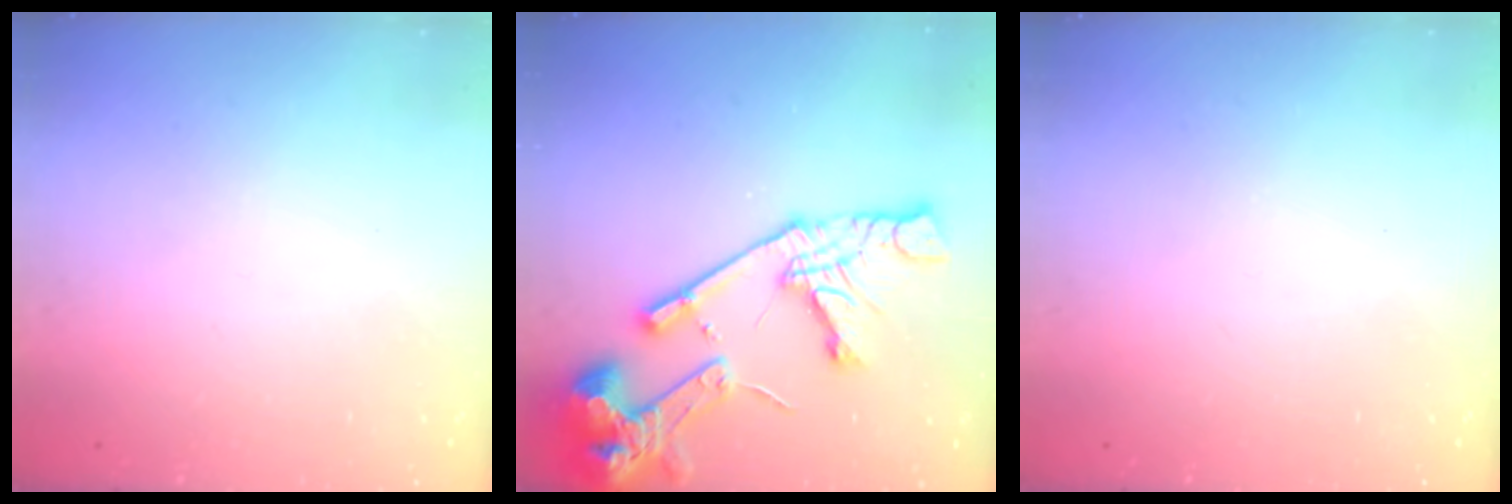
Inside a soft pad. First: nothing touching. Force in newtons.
{"total": 21.1, "press": 21.0, "slide": 2.3}
{"total": 0.0}